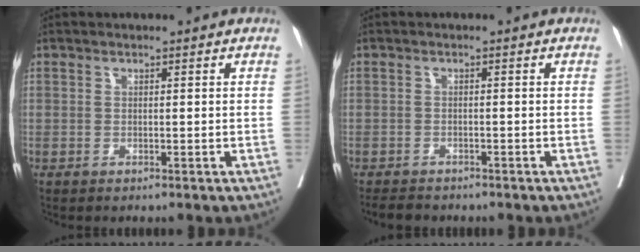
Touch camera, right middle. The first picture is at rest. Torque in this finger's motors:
{"motor_torque": [0.38, -0.63, 0.07, 0.00]}